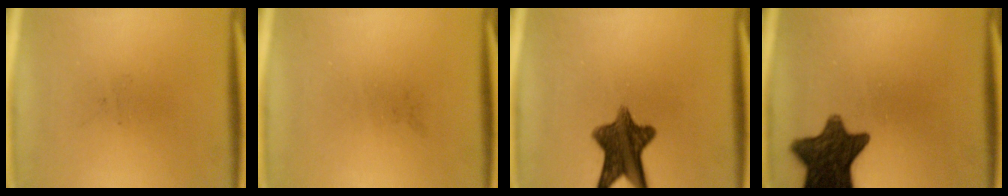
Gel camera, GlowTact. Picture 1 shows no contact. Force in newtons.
{"total": 0.0}
{"total": 10.4}
{"total": 11.9}